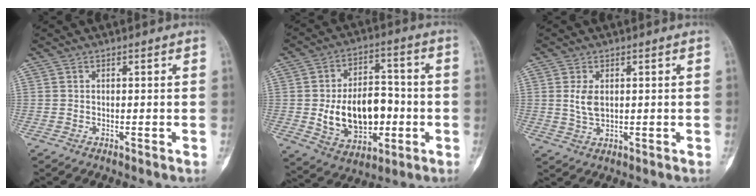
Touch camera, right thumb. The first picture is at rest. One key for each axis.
{"total": 15.9, "fx": -2.0, "fy": 10.5, "fz": 11.7, "tx": -0.152, "ty": 0.022, "tz": -0.018}
{"total": 3.7, "fx": 0.8, "fy": 2.2, "fz": 2.9, "tx": -0.057, "ty": -0.005, "tz": 0.020}